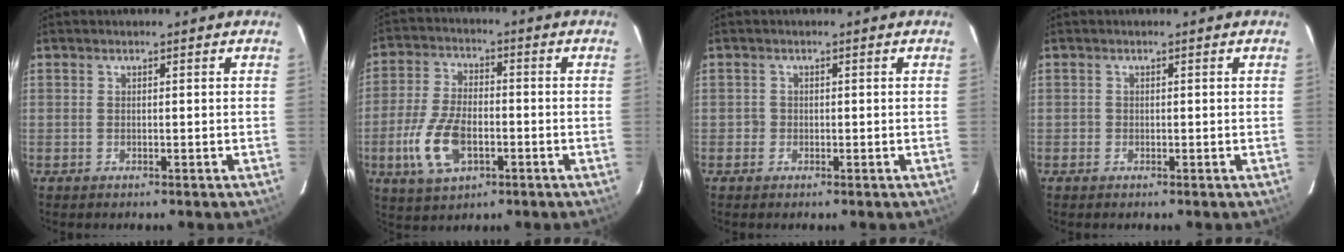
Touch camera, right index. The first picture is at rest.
{"total": 11.7, "force": [-3.8, 6.3, 9.1], "torque": [-0.202, -0.003, -0.066]}
{"total": 1.1, "force": [-0.4, 1.0, 0.0], "torque": [0.002, 0.002, -0.007]}
{"total": 0.7, "force": [-0.3, 0.6, 0.0], "torque": [0.002, 0.000, -0.005]}